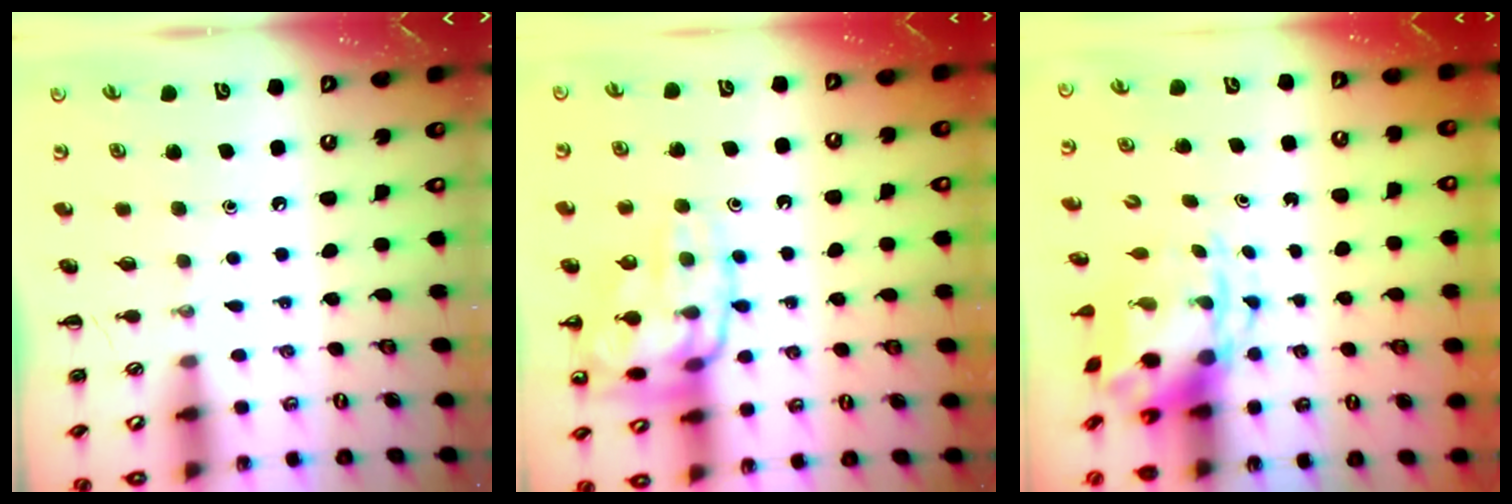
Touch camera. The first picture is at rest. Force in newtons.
{"total": 17.4, "press": 17.4, "slide": 1.2}
{"total": 3.7, "press": 3.6, "slide": 0.8}